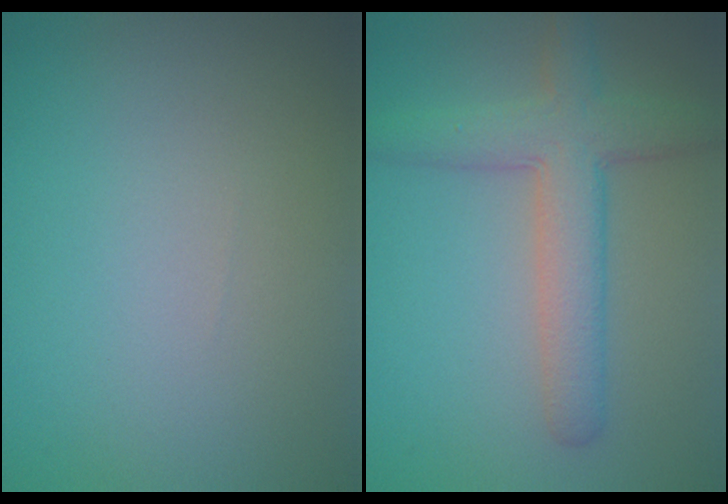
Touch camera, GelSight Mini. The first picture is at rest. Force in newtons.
{"total": 4.9, "press": 4.9, "slide": 0.2}